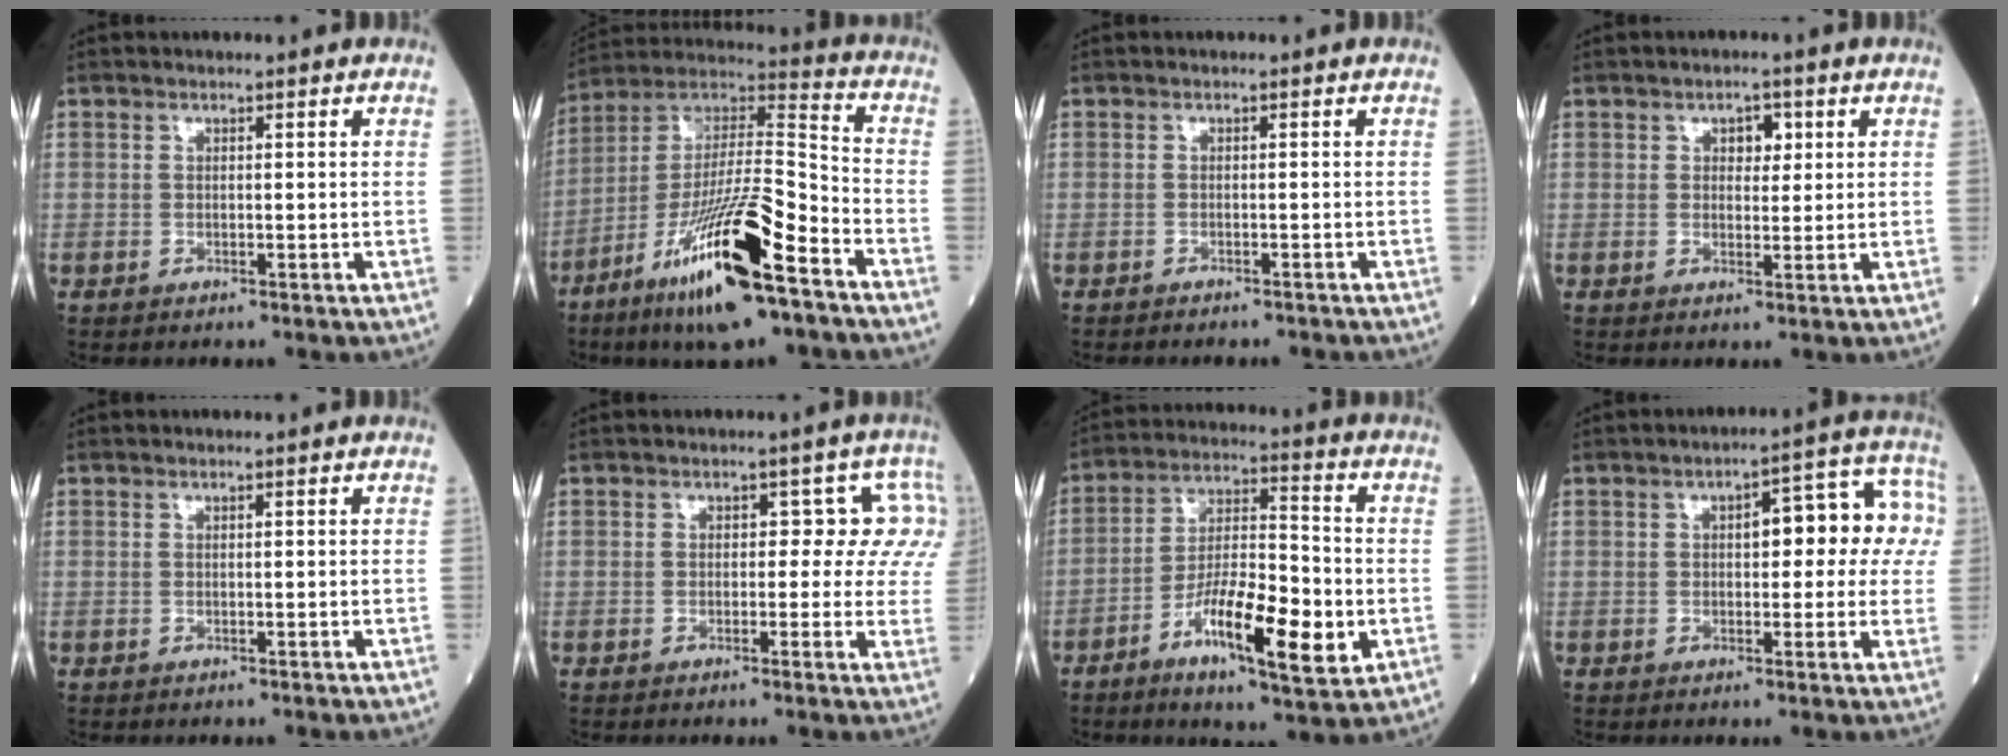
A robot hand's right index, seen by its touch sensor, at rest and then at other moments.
{"total": 20.6, "force": [-11.0, 2.5, 17.2], "torque": [-0.329, -0.032, -0.198]}
{"total": 4.5, "force": [-4.1, 1.1, 1.3], "torque": [-0.015, -0.003, -0.048]}
{"total": 2.7, "force": [1.0, 1.7, 1.9], "torque": [-0.021, 0.006, 0.014]}
{"total": 0.0}
{"total": 5.6, "force": [1.2, 3.4, 4.2], "torque": [-0.023, 0.028, 0.004]}
{"total": 14.1, "force": [-5.1, 3.2, 12.8], "torque": [-0.227, -0.007, -0.087]}
{"total": 11.0, "force": [1.8, 4.0, 10.1], "torque": [-0.116, 0.048, 0.020]}